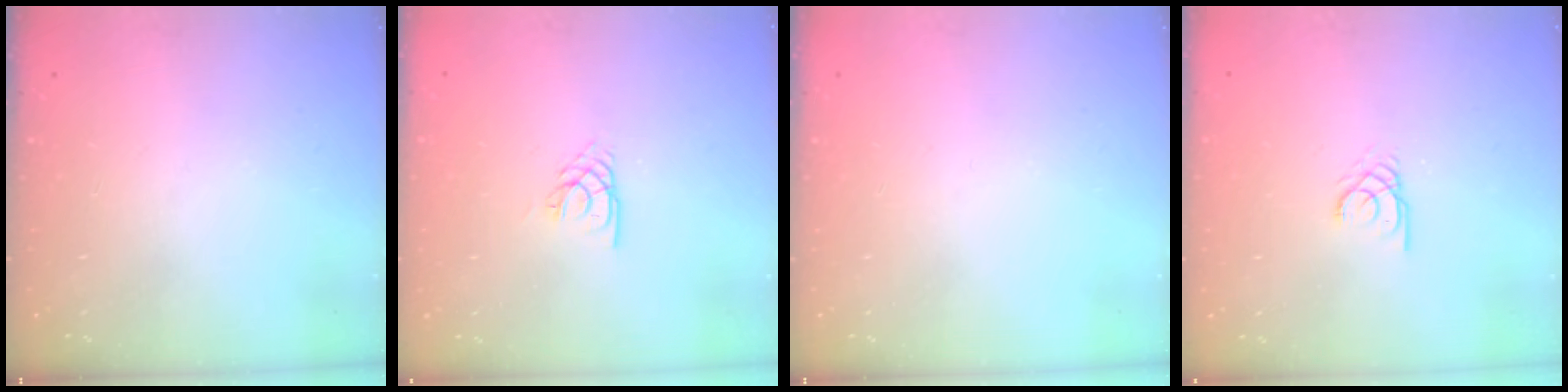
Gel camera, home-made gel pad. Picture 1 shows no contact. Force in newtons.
{"total": 2.1, "press": 2.1, "slide": 0.2}
{"total": 0.0}
{"total": 2.0, "press": 2.0, "slide": 0.2}